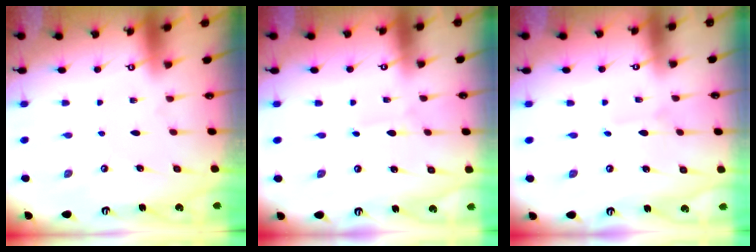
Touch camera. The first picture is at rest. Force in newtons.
{"total": 0.7, "press": 0.7, "slide": 0.0}
{"total": 2.2, "press": 2.1, "slide": 0.3}